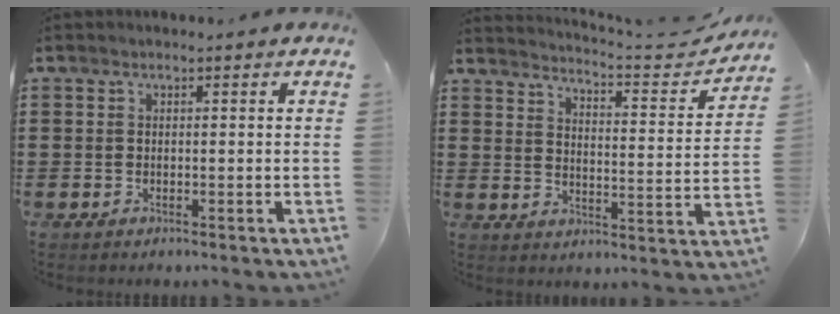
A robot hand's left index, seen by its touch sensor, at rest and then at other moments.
{"total": 3.4, "force": [3.2, -0.3, 1.2], "torque": [-0.036, -0.032, 0.044]}